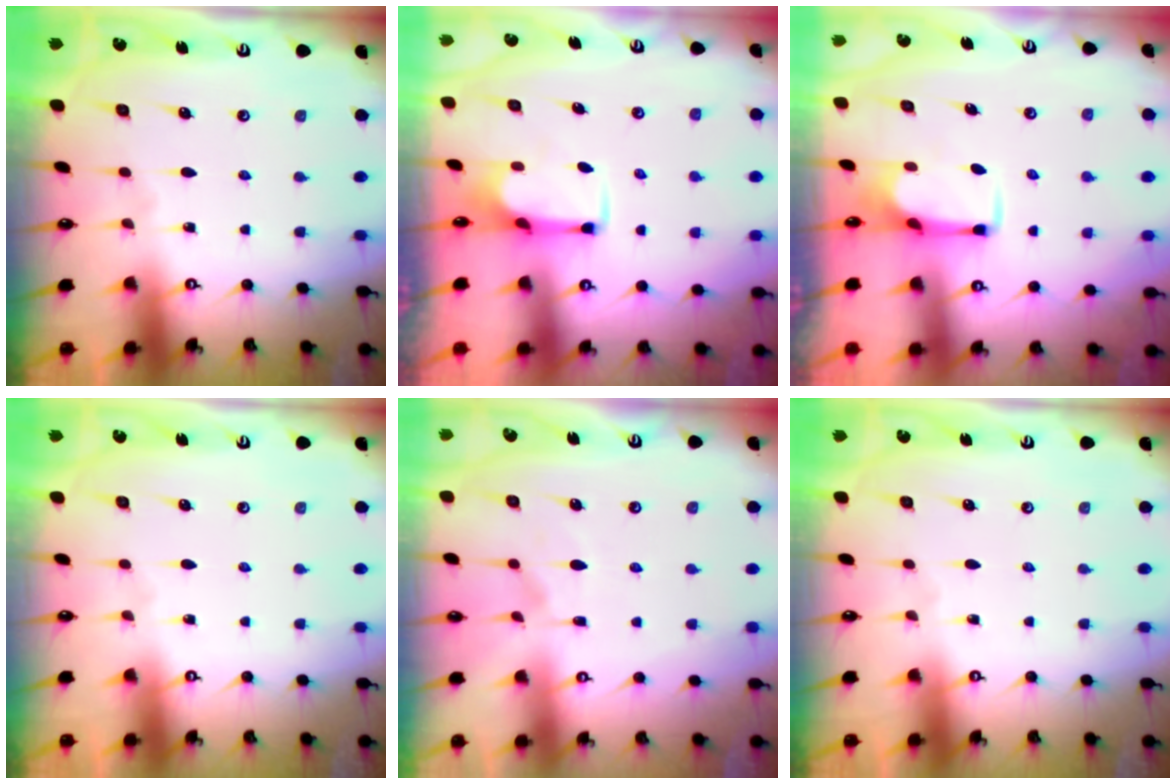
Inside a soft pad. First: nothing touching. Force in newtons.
{"total": 2.8, "press": 2.5, "slide": 1.1}
{"total": 2.8, "press": 2.8, "slide": 0.3}
{"total": 0.0}
{"total": 4.0, "press": 3.8, "slide": 1.4}
{"total": 0.0}